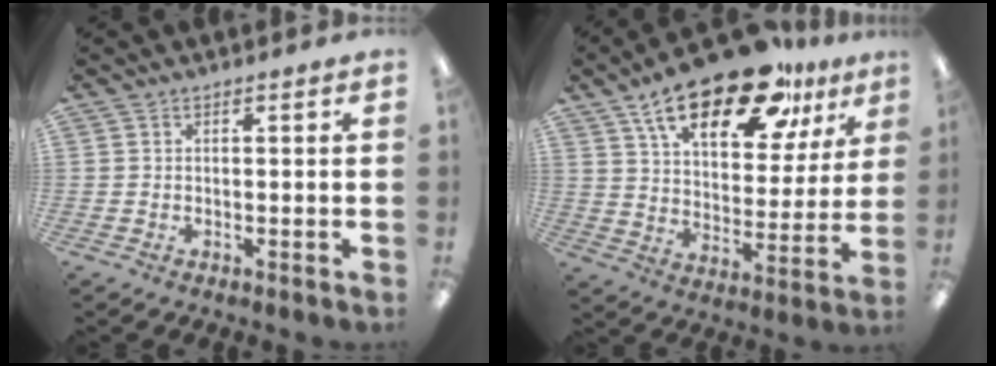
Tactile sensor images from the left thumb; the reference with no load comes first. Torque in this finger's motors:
{"motor_torque": [0.88, 0.93, 1.26, -1.55, 0.18]}